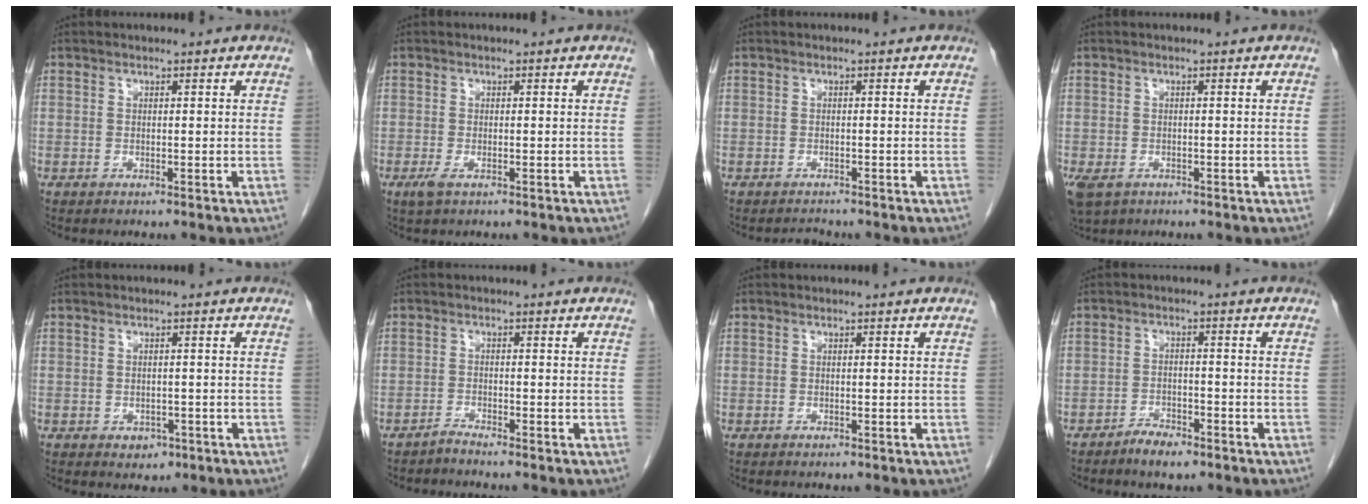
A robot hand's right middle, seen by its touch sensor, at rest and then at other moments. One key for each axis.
{"total": 1.7, "fx": -0.8, "fy": 0.7, "fz": 1.4, "tx": -0.031, "ty": -0.002, "tz": -0.010}
{"total": 1.0, "fx": -1.0, "fy": 0.1, "fz": -0.2, "tx": 0.000, "ty": -0.007, "tz": -0.013}
{"total": 5.2, "fx": -2.9, "fy": 3.5, "fz": 2.5, "tx": -0.056, "ty": -0.010, "tz": -0.042}
{"total": 2.0, "fx": -0.9, "fy": 1.5, "fz": 1.0, "tx": -0.011, "ty": 0.003, "tz": -0.003}
{"total": 1.3, "fx": -1.2, "fy": -0.3, "fz": 0.0, "tx": 0.001, "ty": -0.004, "tz": -0.024}
{"total": 0.0}
{"total": 3.5, "fx": -2.8, "fy": 1.1, "fz": 1.7, "tx": -0.033, "ty": 0.001, "tz": -0.045}